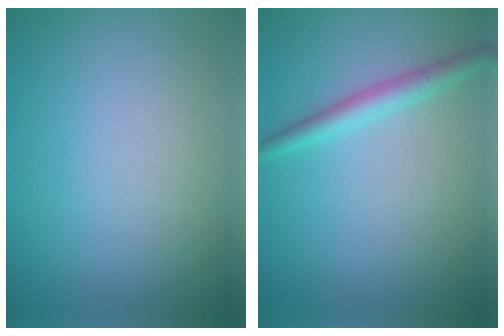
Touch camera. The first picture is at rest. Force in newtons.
{"total": 2.2, "press": 2.2, "slide": 0.0}